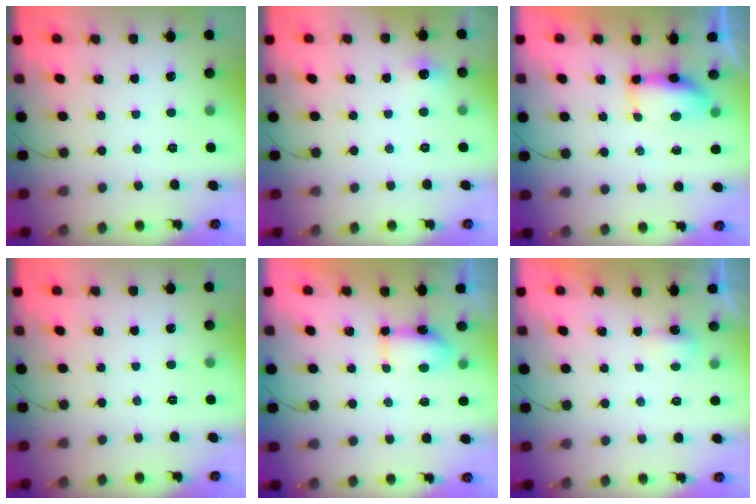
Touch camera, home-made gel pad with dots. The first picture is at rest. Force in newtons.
{"total": 4.5, "press": 4.3, "slide": 1.3}
{"total": 13.3, "press": 8.6, "slide": 10.1}
{"total": 0.0}
{"total": 9.3, "press": 6.1, "slide": 7.1}
{"total": 2.9, "press": 2.8, "slide": 0.6}